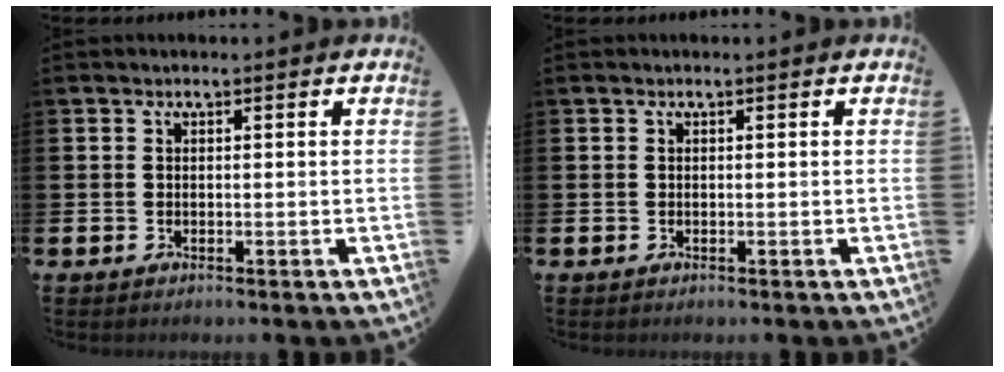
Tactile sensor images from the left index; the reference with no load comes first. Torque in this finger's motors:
{"motor_torque": [0.00, 0.00, 0.00, 0.00]}